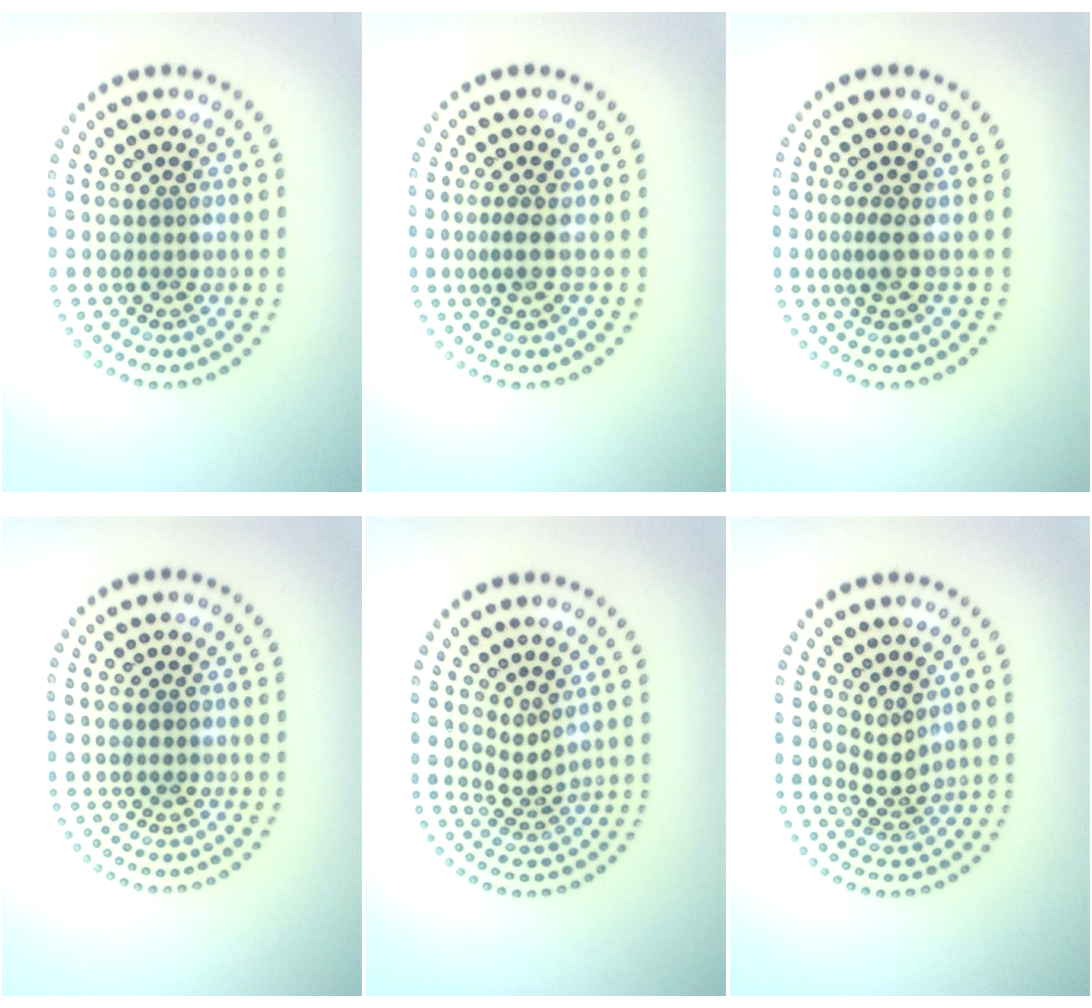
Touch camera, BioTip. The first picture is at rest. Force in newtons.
{"total": 1.9, "press": 1.3, "slide": 1.3}
{"total": 1.7, "press": 1.2, "slide": 1.2}
{"total": 0.8, "press": 0.8, "slide": 0.1}
{"total": 2.3, "press": 1.5, "slide": 1.7}
{"total": 2.3, "press": 1.6, "slide": 1.7}